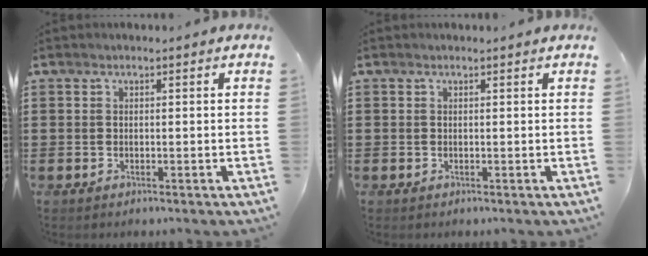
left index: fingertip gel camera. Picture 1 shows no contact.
{"total": 0.6, "force": [0.1, 0.5, -0.2], "torque": [0.001, 0.005, 0.002]}